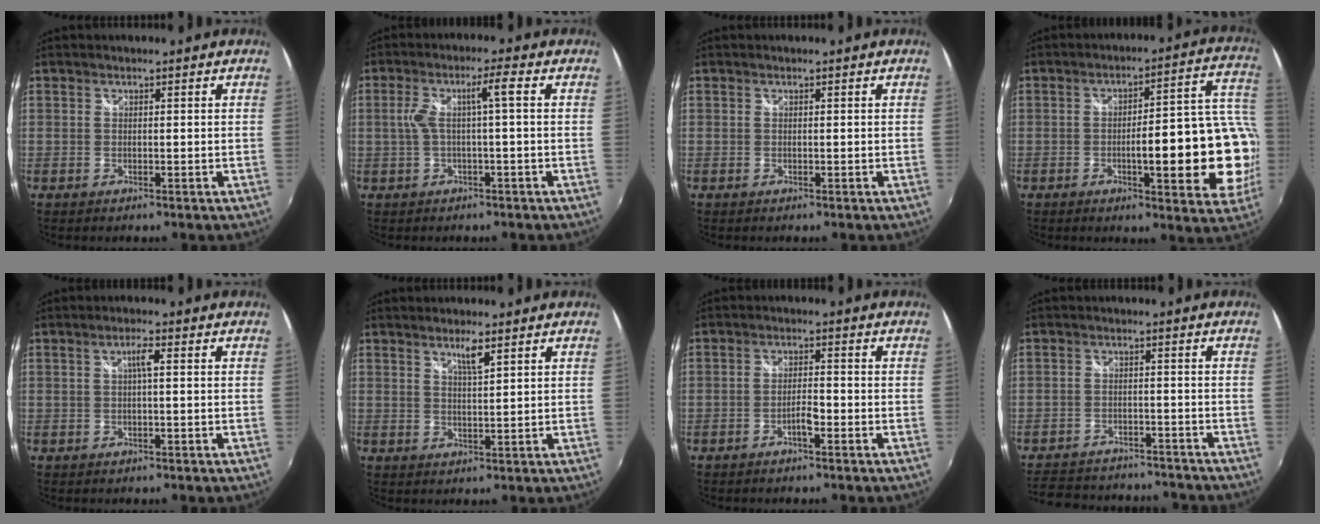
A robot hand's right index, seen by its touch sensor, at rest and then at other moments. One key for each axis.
{"total": 5.0, "fx": -0.2, "fy": -0.2, "fz": 5.0, "tx": -0.101, "ty": 0.006, "tz": 0.007}
{"total": 0.0}
{"total": 18.0, "fx": -4.3, "fy": 4.4, "fz": 16.9, "tx": -0.221, "ty": 0.012, "tz": -0.053}
{"total": 2.2, "fx": 0.3, "fy": 0.1, "fz": 2.2, "tx": -0.040, "ty": 0.005, "tz": 0.004}
{"total": 3.1, "fx": 2.0, "fy": 0.2, "fz": 2.3, "tx": -0.039, "ty": -0.001, "tz": 0.035}
{"total": 2.7, "fx": -1.7, "fy": 0.5, "fz": 2.0, "tx": -0.044, "ty": 0.004, "tz": -0.032}
{"total": 16.0, "fx": -13.9, "fy": 6.0, "fz": 5.3, "tx": -0.127, "ty": 0.027, "tz": -0.186}